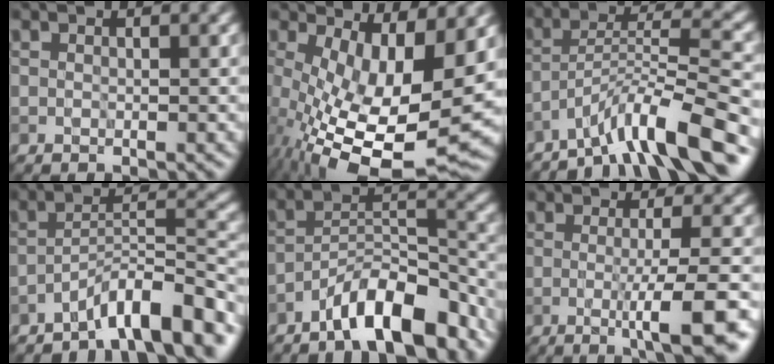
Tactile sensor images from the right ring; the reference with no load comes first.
{"total": 12.4, "force": [-0.9, 4.7, 11.4], "torque": [-0.198, -0.030, 0.000]}
{"total": 7.8, "force": [-6.0, 0.7, 5.0], "torque": [-0.077, 0.014, -0.109]}
{"total": 7.6, "force": [-5.6, 1.6, 4.9], "torque": [-0.070, 0.013, -0.095]}
{"total": 9.0, "force": [-6.5, 2.6, 5.6], "torque": [-0.079, 0.011, -0.116]}
{"total": 6.7, "force": [-1.5, 1.2, 6.4], "torque": [-0.086, -0.010, -0.028]}